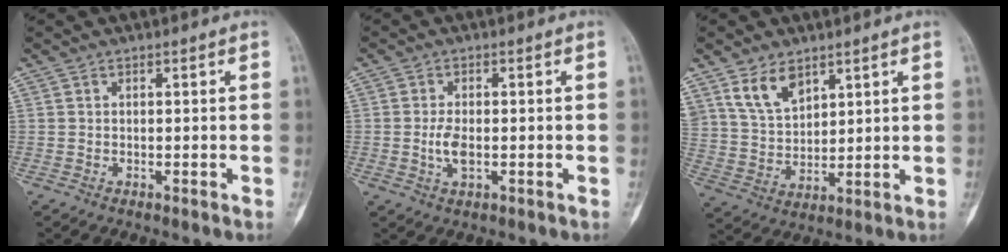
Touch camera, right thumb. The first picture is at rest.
{"total": 3.9, "force": [-0.8, 2.2, 3.1], "torque": [-0.057, 0.002, -0.016]}
{"total": 8.4, "force": [5.1, 5.0, 4.3], "torque": [-0.060, -0.026, 0.111]}